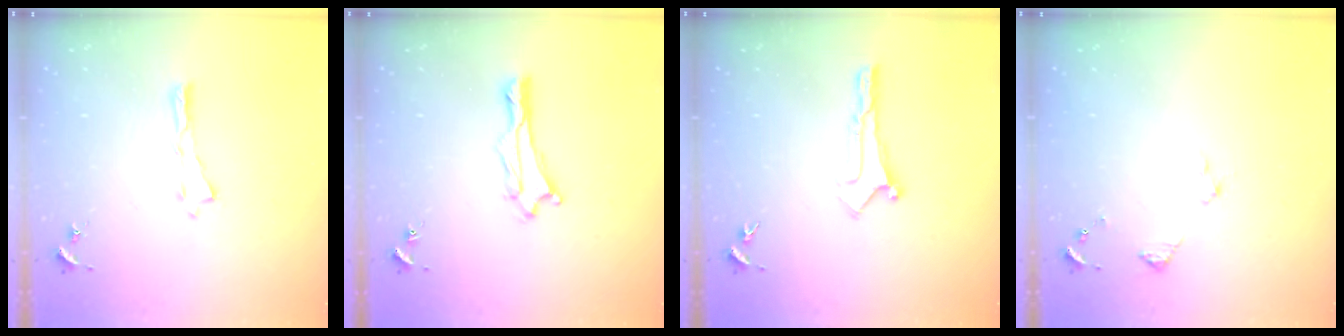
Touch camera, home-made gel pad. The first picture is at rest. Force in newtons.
{"total": 1.9, "press": 1.9, "slide": 0.1}
{"total": 0.0}
{"total": 2.9, "press": 2.9, "slide": 0.3}